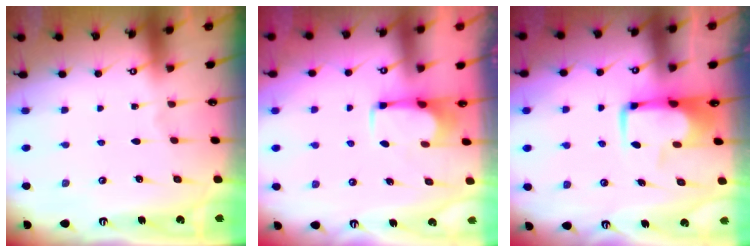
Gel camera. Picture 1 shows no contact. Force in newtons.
{"total": 3.0, "press": 2.9, "slide": 0.5}
{"total": 6.4, "press": 6.3, "slide": 1.2}